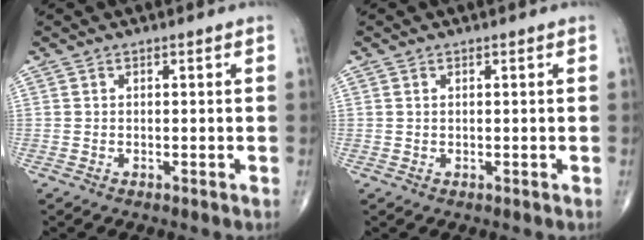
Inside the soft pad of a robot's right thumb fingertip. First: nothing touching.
{"total": 0.0}